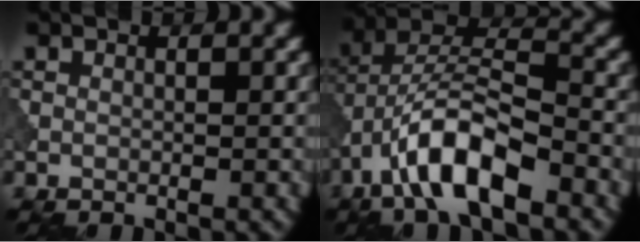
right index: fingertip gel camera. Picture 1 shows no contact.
{"total": 8.9, "force": [-4.7, 3.1, 6.8], "torque": [-0.116, 0.019, -0.090]}